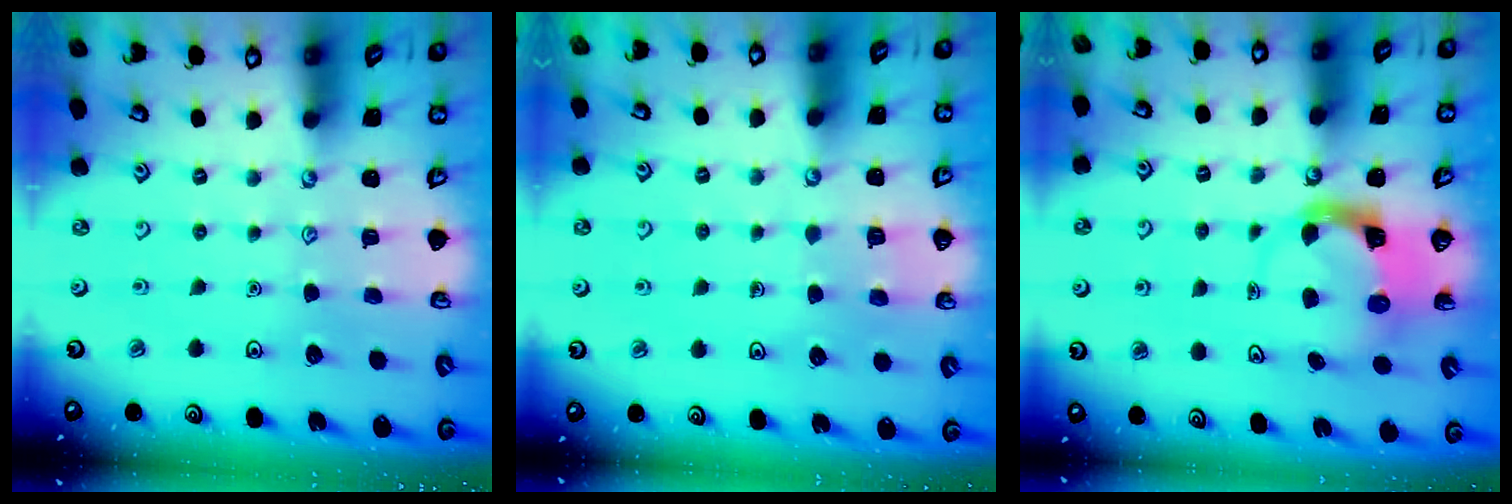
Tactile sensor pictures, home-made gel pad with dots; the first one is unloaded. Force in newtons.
{"total": 2.8, "press": 2.8, "slide": 0.3}
{"total": 3.9, "press": 3.9, "slide": 0.6}